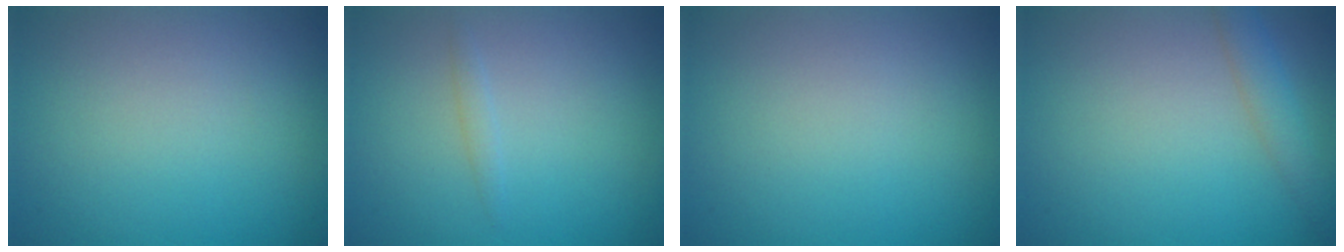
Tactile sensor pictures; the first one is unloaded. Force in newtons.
{"total": 0.8, "press": 0.8, "slide": 0.1}
{"total": 0.0}
{"total": 2.0, "press": 2.0, "slide": 0.0}